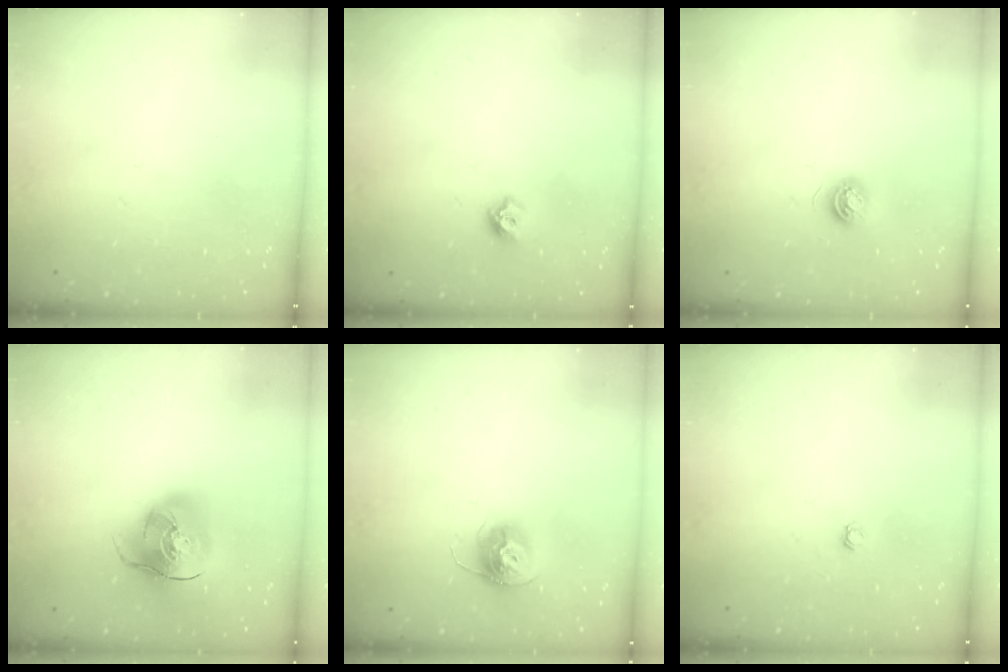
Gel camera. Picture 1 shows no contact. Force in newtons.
{"total": 5.4, "press": 5.3, "slide": 1.0}
{"total": 4.5, "press": 4.5, "slide": 0.6}
{"total": 16.2, "press": 16.0, "slide": 2.6}
{"total": 11.4, "press": 11.3, "slide": 0.8}
{"total": 3.0, "press": 3.0, "slide": 0.4}